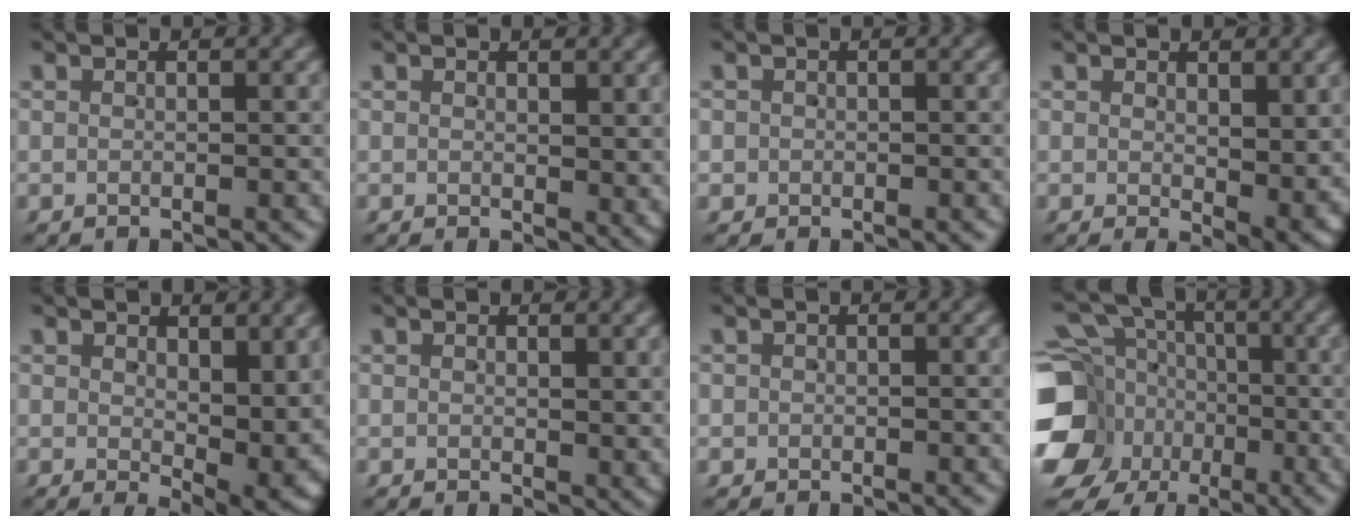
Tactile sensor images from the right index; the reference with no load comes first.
{"total": 1.4, "force": [0.5, 0.8, 1.0], "torque": [-0.005, -0.006, 0.011]}
{"total": 1.4, "force": [-0.2, 1.4, 0.2], "torque": [-0.009, -0.003, -0.001]}
{"total": 3.2, "force": [0.6, 1.3, 2.8], "torque": [-0.027, -0.010, 0.014]}
{"total": 5.2, "force": [0.4, 2.1, 4.7], "torque": [-0.051, -0.024, 0.018]}
{"total": 1.2, "force": [0.5, 0.7, 0.8], "torque": [-0.003, -0.004, 0.011]}
{"total": 0.9, "force": [-0.1, 0.8, 0.0], "torque": [-0.002, -0.001, 0.000]}
{"total": 13.0, "force": [-2.3, 11.4, 5.8], "torque": [-0.101, -0.045, -0.039]}